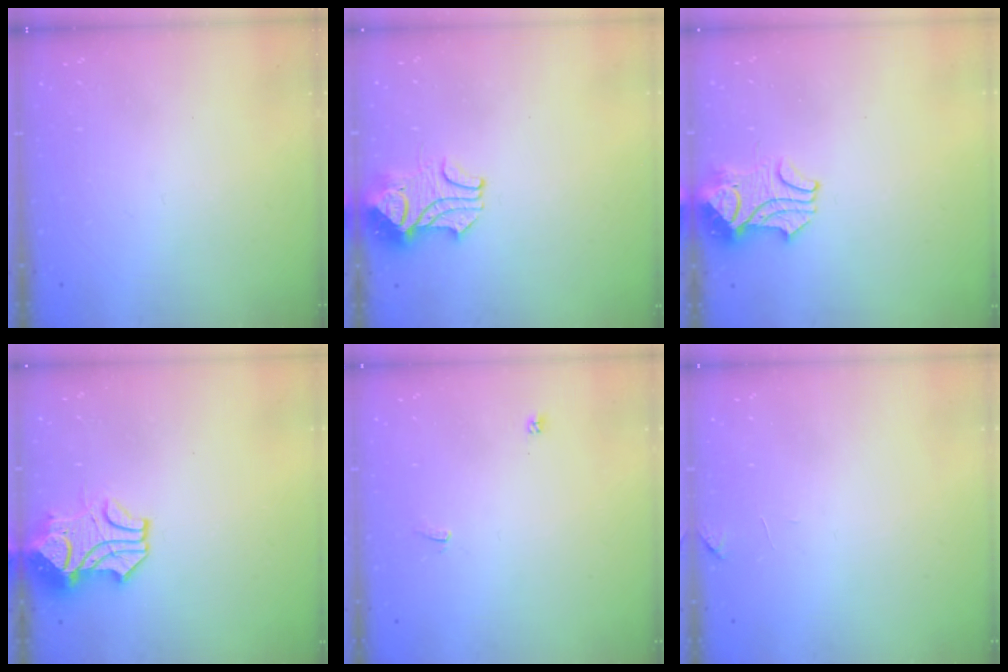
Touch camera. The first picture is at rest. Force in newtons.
{"total": 2.3, "press": 2.1, "slide": 0.9}
{"total": 2.2, "press": 2.1, "slide": 0.5}
{"total": 2.2, "press": 1.9, "slide": 1.1}
{"total": 1.5, "press": 1.4, "slide": 0.3}
{"total": 1.0, "press": 0.8, "slide": 0.6}